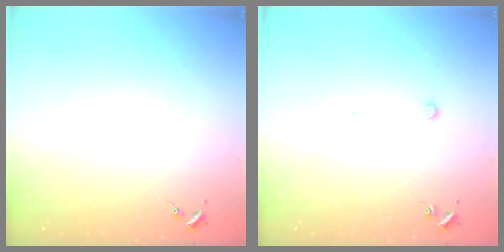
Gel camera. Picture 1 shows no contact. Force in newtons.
{"total": 2.5, "press": 2.5, "slide": 0.1}